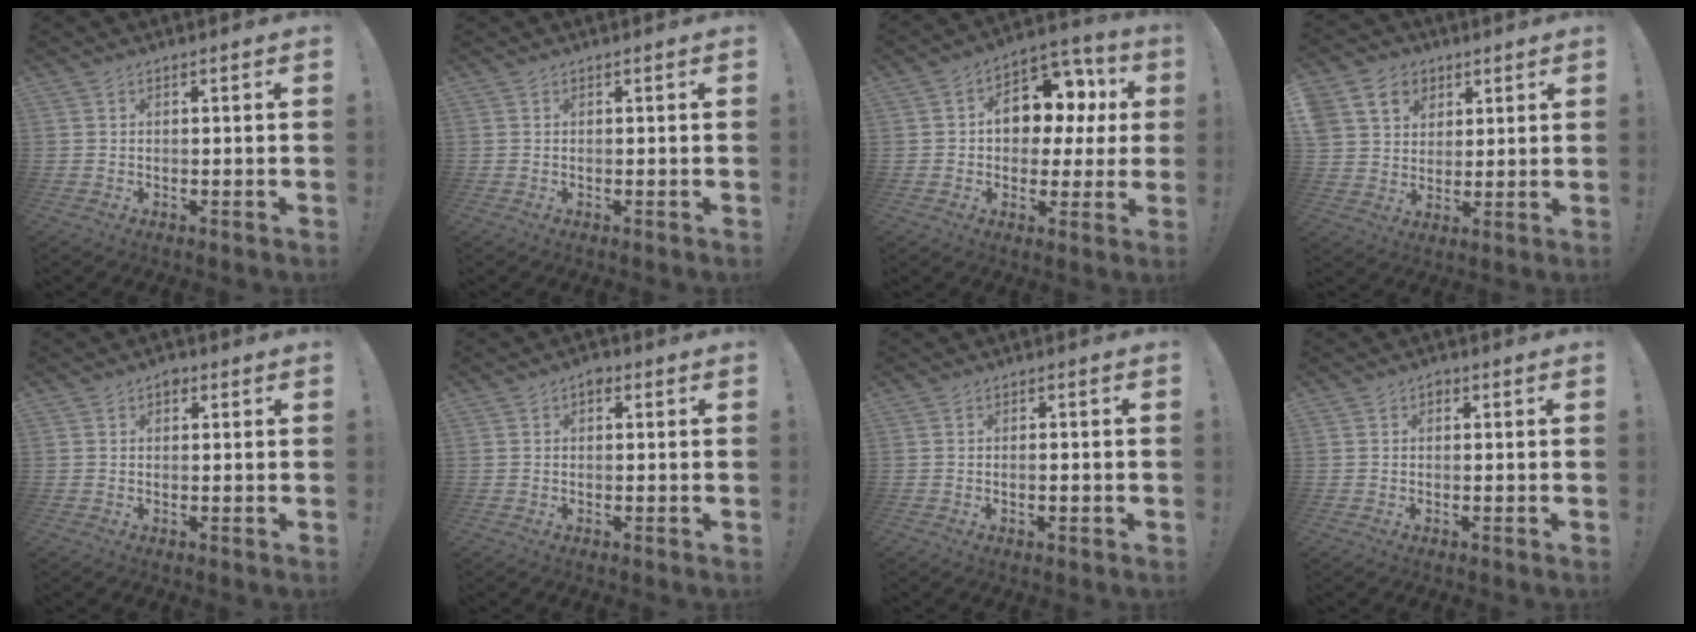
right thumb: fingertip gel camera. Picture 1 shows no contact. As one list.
[{"total": 0.0}, {"total": 13.3, "force": [3.0, 9.6, 8.8], "torque": [-0.118, -0.014, 0.056]}, {"total": 10.0, "force": [4.3, 8.5, 3.1], "torque": [-0.047, -0.024, 0.090]}, {"total": 2.2, "force": [0.9, 1.6, 1.2], "torque": [-0.003, -0.004, 0.012]}, {"total": 2.0, "force": [0.6, 1.4, 1.3], "torque": [-0.012, -0.001, 0.006]}, {"total": 1.2, "force": [-0.6, 0.3, 1.0], "torque": [-0.017, 0.002, -0.010]}, {"total": 1.2, "force": [0.1, 0.9, 0.7], "torque": [-0.007, 0.004, 0.000]}]